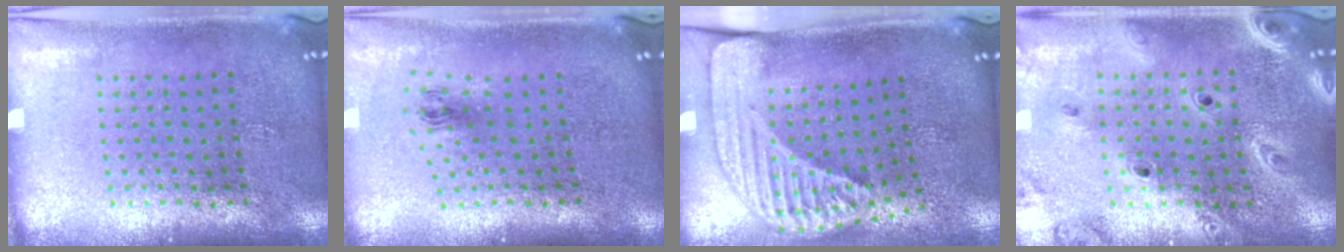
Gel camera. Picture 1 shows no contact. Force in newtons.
{"total": 1.0, "press": 0.4, "slide": 0.9}
{"total": 2.5, "press": 1.7, "slide": 1.7}
{"total": 2.5, "press": 2.2, "slide": 1.2}